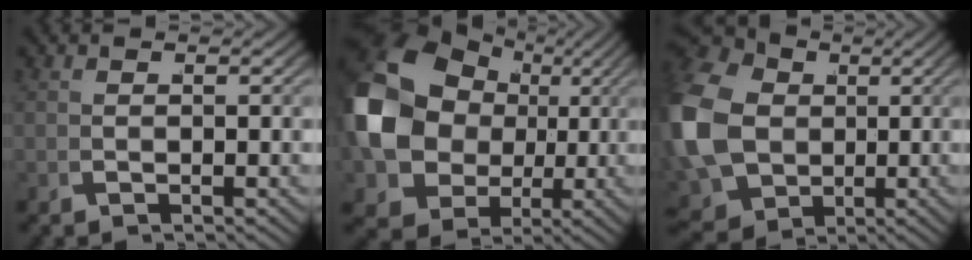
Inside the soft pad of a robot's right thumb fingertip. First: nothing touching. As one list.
[{"total": 14.3, "force": [0.3, 11.7, 8.2], "torque": [-0.226, -0.070, 0.035]}, {"total": 16.8, "force": [0.3, 13.8, 9.6], "torque": [-0.238, -0.048, 0.023]}]